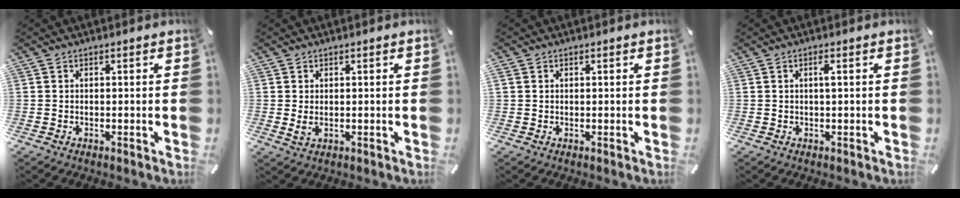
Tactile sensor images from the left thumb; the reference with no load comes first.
{"total": 2.0, "force": [0.3, 1.1, 1.6], "torque": [-0.030, -0.005, 0.002]}
{"total": 0.7, "force": [0.3, 0.6, 0.1], "torque": [-0.001, 0.004, 0.005]}
{"total": 1.8, "force": [0.3, 0.1, 1.7], "torque": [-0.035, 0.001, 0.004]}